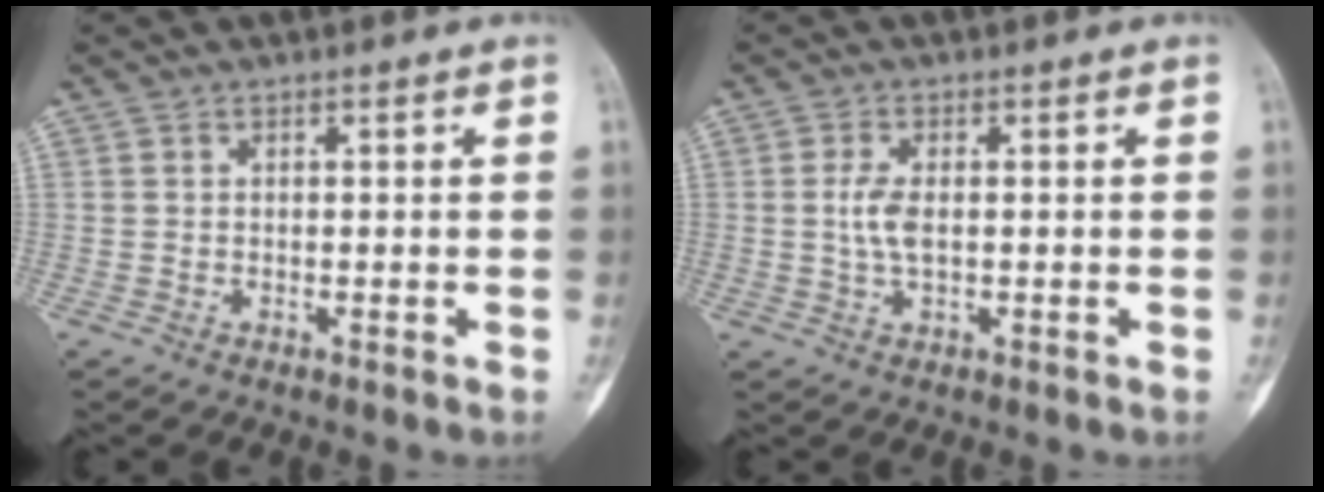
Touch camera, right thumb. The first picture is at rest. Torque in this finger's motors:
{"motor_torque": [0.84, 0.42, 0.38, -0.45, 0.16]}